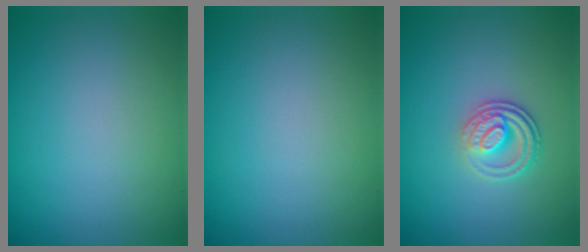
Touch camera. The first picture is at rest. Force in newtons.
{"total": 0.0}
{"total": 3.0, "press": 2.4, "slide": 1.8}